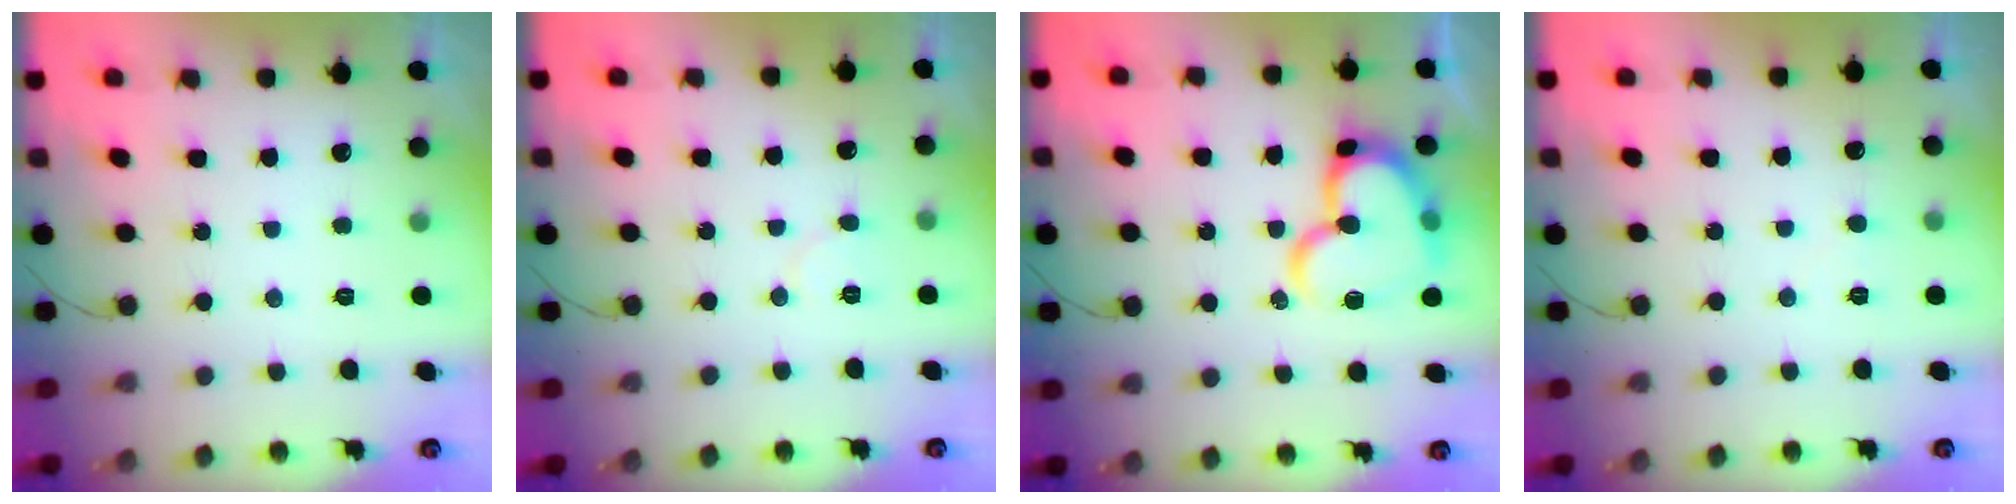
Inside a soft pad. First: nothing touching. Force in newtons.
{"total": 4.3, "press": 4.3, "slide": 0.5}
{"total": 18.7, "press": 18.6, "slide": 1.9}
{"total": 3.8, "press": 3.8, "slide": 0.3}